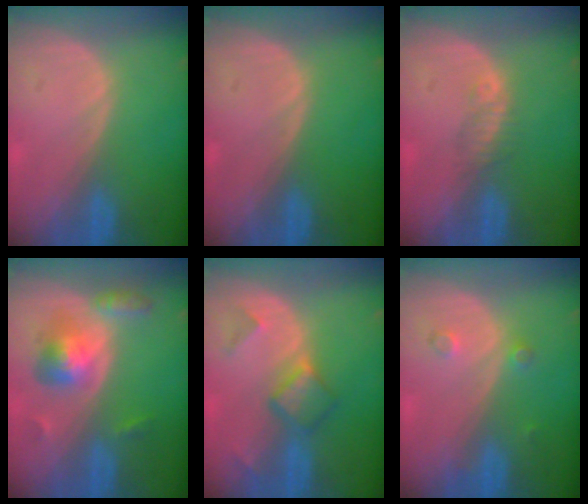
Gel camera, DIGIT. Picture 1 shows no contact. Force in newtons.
{"total": 0.0}
{"total": 1.8, "press": 1.6, "slide": 0.8}
{"total": 5.7, "press": 5.7, "slide": 0.4}
{"total": 4.9, "press": 4.7, "slide": 1.4}
{"total": 2.1, "press": 1.8, "slide": 1.1}